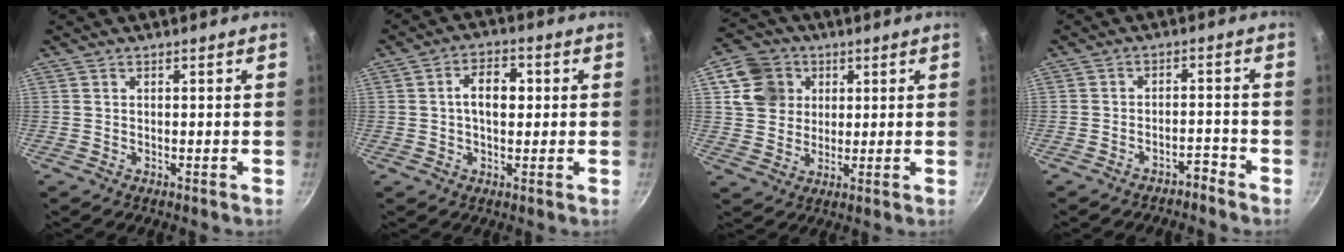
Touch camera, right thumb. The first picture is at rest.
{"total": 6.6, "force": [0.7, 4.1, 5.2], "torque": [-0.067, 0.012, 0.003]}
{"total": 10.0, "force": [3.4, 8.6, 3.7], "torque": [-0.033, 0.001, 0.059]}
{"total": 3.0, "force": [-2.6, 1.0, 1.2], "torque": [-0.010, 0.036, -0.036]}